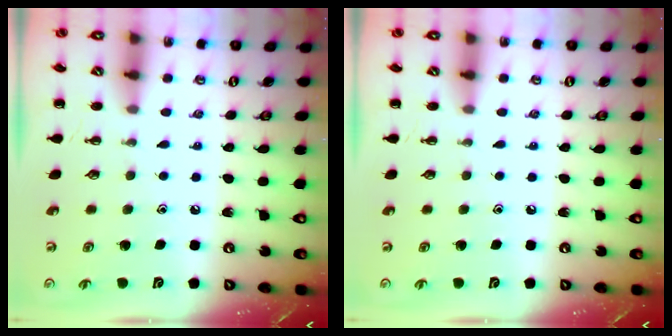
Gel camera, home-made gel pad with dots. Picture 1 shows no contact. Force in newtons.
{"total": 0.0}